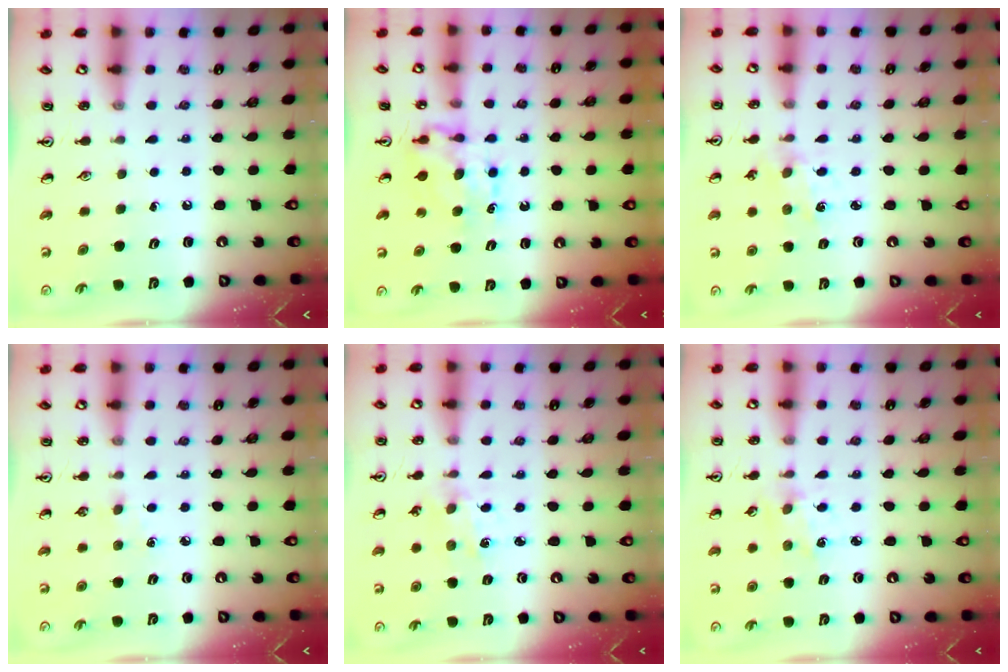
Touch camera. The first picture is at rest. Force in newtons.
{"total": 6.8, "press": 6.8, "slide": 0.5}
{"total": 1.1, "press": 1.1, "slide": 0.2}
{"total": 2.8, "press": 2.8, "slide": 0.4}
{"total": 1.3, "press": 1.3, "slide": 0.3}
{"total": 1.9, "press": 1.9, "slide": 0.0}